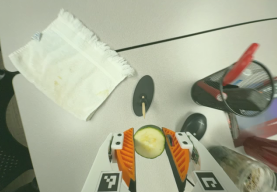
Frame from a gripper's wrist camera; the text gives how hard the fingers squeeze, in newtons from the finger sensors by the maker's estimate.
{"total": 8.1, "left": 7.6, "right": 8.6}